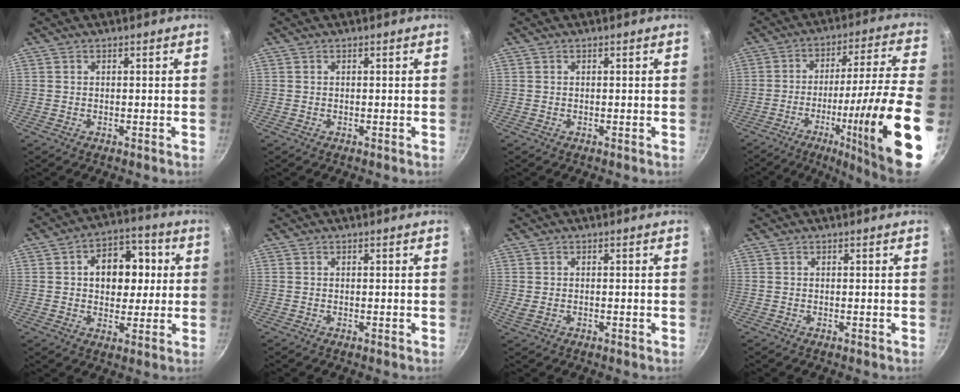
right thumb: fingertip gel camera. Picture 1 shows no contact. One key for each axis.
{"total": 0.0}
{"total": 0.0}
{"total": 25.0, "fx": -9.0, "fy": 3.2, "fz": 23.1, "tx": -0.321, "ty": 0.029, "tz": -0.135}
{"total": 12.6, "fx": 2.0, "fy": 9.0, "fz": 8.6, "tx": -0.079, "ty": 0.014, "tz": 0.021}
{"total": 0.0}
{"total": 1.6, "fx": -0.3, "fy": 1.0, "fz": 1.2, "tx": -0.027, "ty": -0.001, "tz": -0.001}
{"total": 0.0}